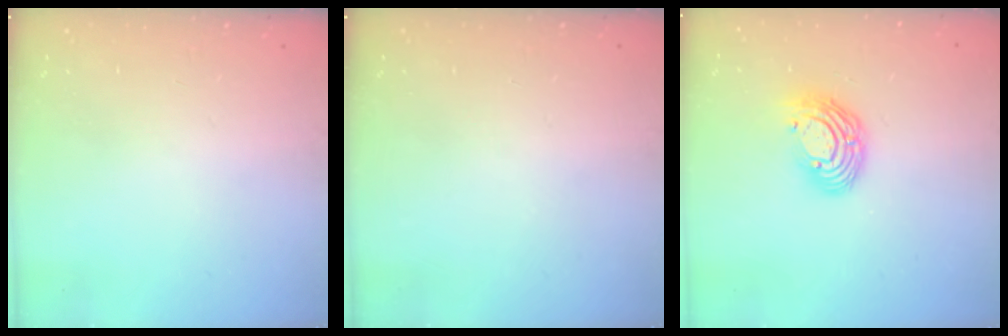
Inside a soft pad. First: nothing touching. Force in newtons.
{"total": 0.0}
{"total": 10.9, "press": 10.9, "slide": 0.8}